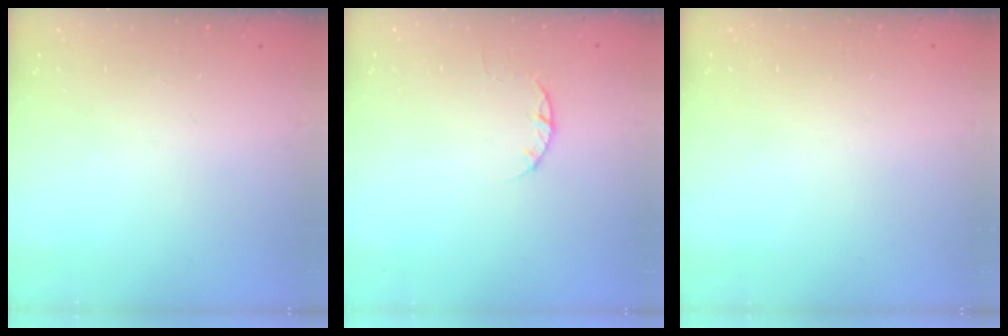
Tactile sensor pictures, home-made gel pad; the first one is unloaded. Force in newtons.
{"total": 2.4, "press": 2.4, "slide": 0.4}
{"total": 2.7, "press": 2.7, "slide": 0.2}